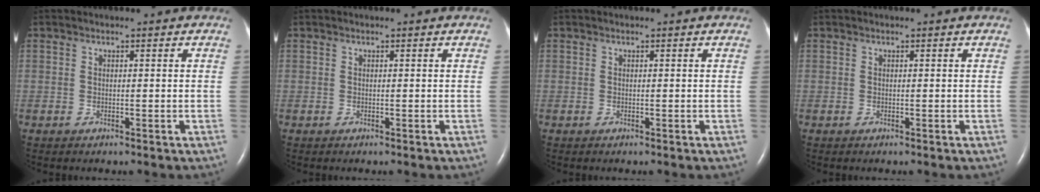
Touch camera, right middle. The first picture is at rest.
{"total": 0.0}
{"total": 0.0}
{"total": 0.0}